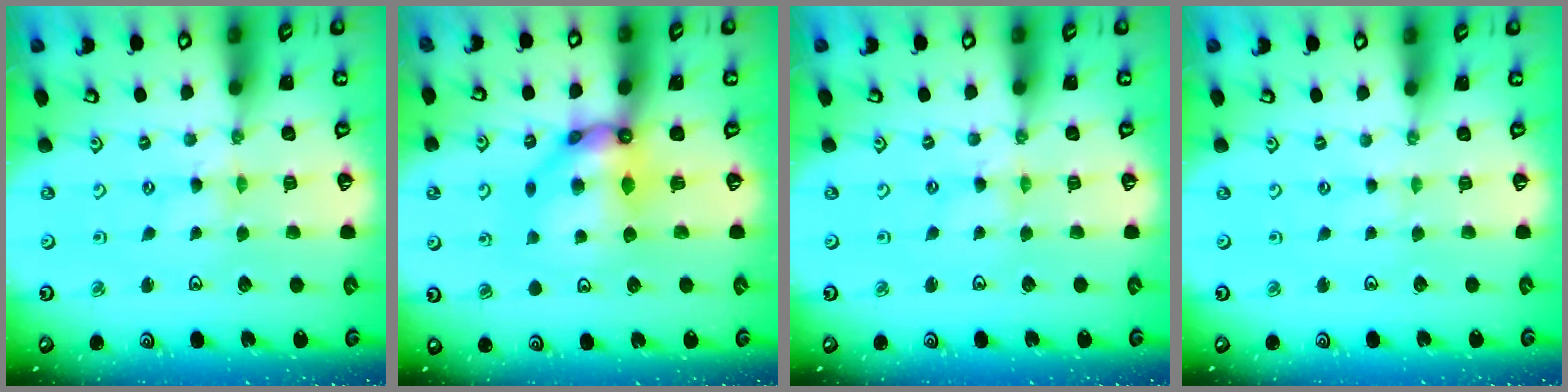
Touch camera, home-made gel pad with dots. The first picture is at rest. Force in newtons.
{"total": 11.2, "press": 11.1, "slide": 1.5}
{"total": 0.6, "press": 0.6, "slide": 0.2}
{"total": 0.7, "press": 0.6, "slide": 0.1}